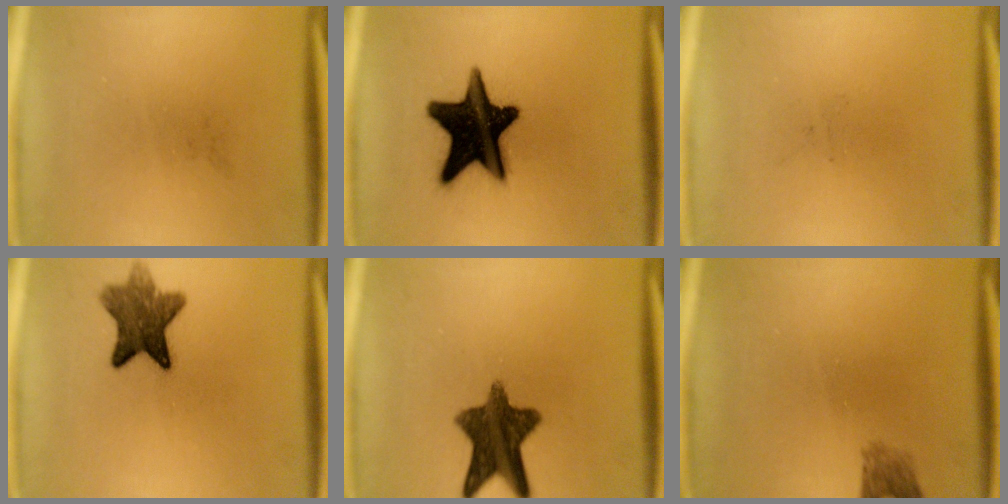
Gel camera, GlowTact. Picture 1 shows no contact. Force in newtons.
{"total": 19.2}
{"total": 0.0}
{"total": 8.5}
{"total": 11.2}
{"total": 2.2}